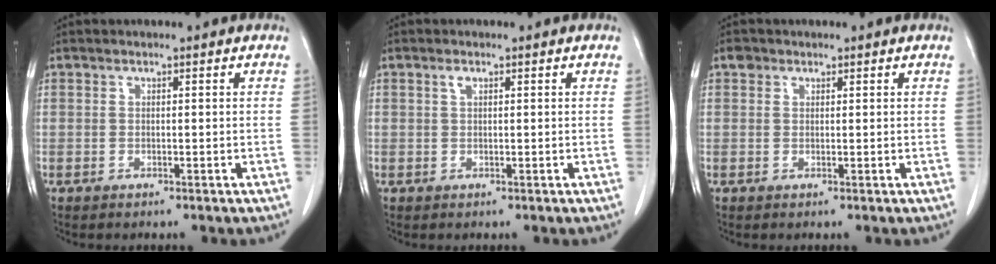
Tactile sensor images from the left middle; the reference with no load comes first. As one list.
[{"total": 0.8, "force": [0.5, 0.3, 0.6], "torque": [-0.012, 0.000, 0.007]}, {"total": 1.2, "force": [0.8, 0.9, 0.2], "torque": [0.000, 0.006, 0.011]}]